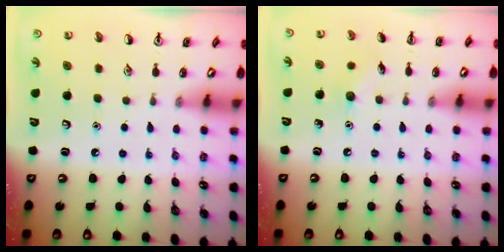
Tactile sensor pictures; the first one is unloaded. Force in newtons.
{"total": 5.1, "press": 4.9, "slide": 1.4}